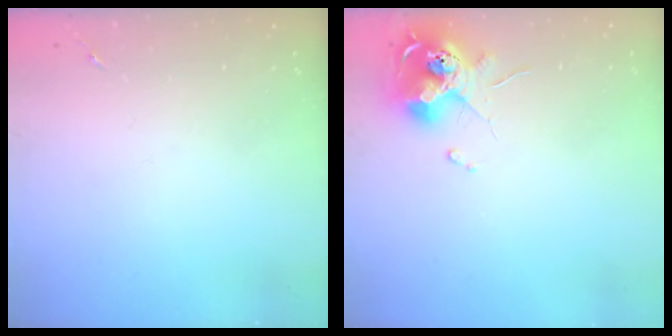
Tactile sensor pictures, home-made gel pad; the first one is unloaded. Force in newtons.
{"total": 13.5, "press": 13.4, "slide": 1.2}